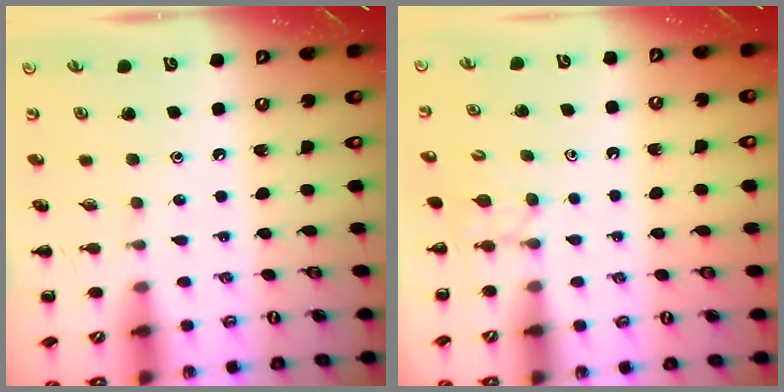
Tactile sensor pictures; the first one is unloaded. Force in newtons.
{"total": 2.6, "press": 2.4, "slide": 1.1}